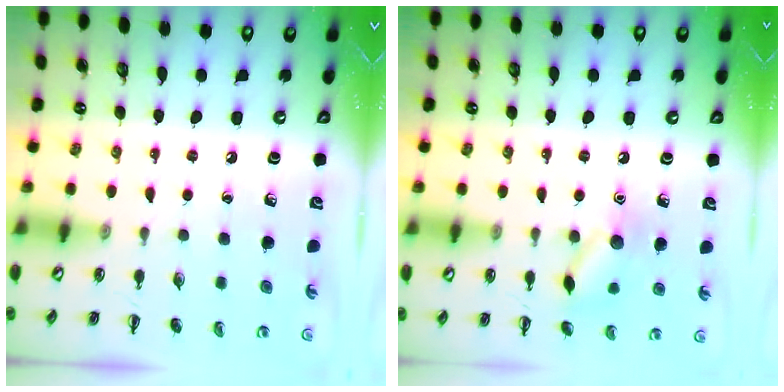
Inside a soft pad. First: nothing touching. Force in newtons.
{"total": 10.6, "press": 10.6, "slide": 0.6}